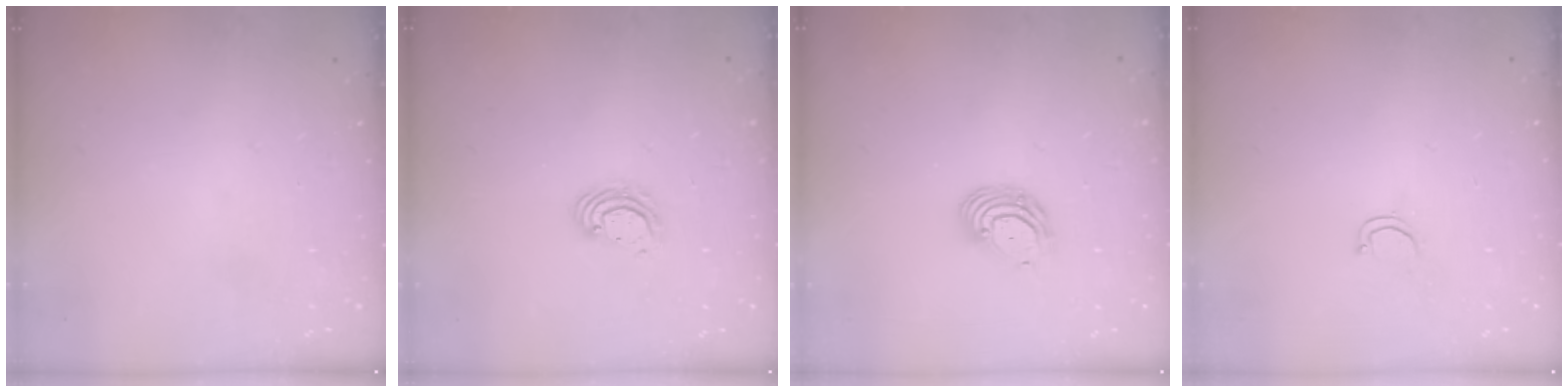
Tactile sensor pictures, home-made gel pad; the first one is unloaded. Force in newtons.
{"total": 4.3, "press": 4.3, "slide": 0.2}
{"total": 7.3, "press": 7.2, "slide": 1.3}
{"total": 2.8, "press": 2.8, "slide": 0.2}